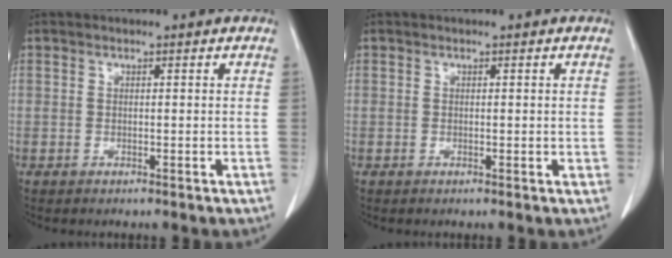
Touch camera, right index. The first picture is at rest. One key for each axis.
{"total": 0.8, "fx": 0.0, "fy": 0.4, "fz": 0.7, "tx": -0.007, "ty": -0.001, "tz": 0.003}